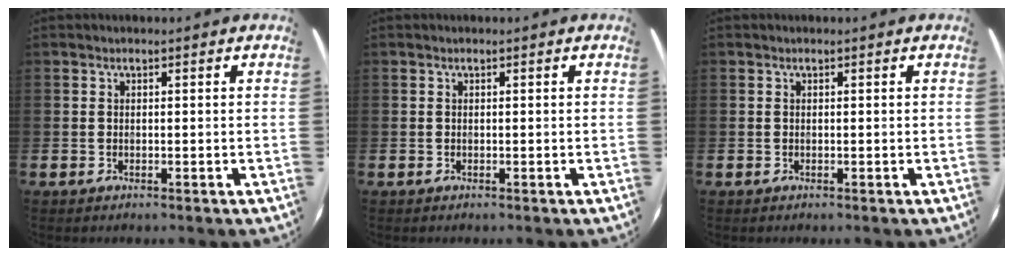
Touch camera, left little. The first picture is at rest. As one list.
[{"total": 0.0}, {"total": 0.0}]